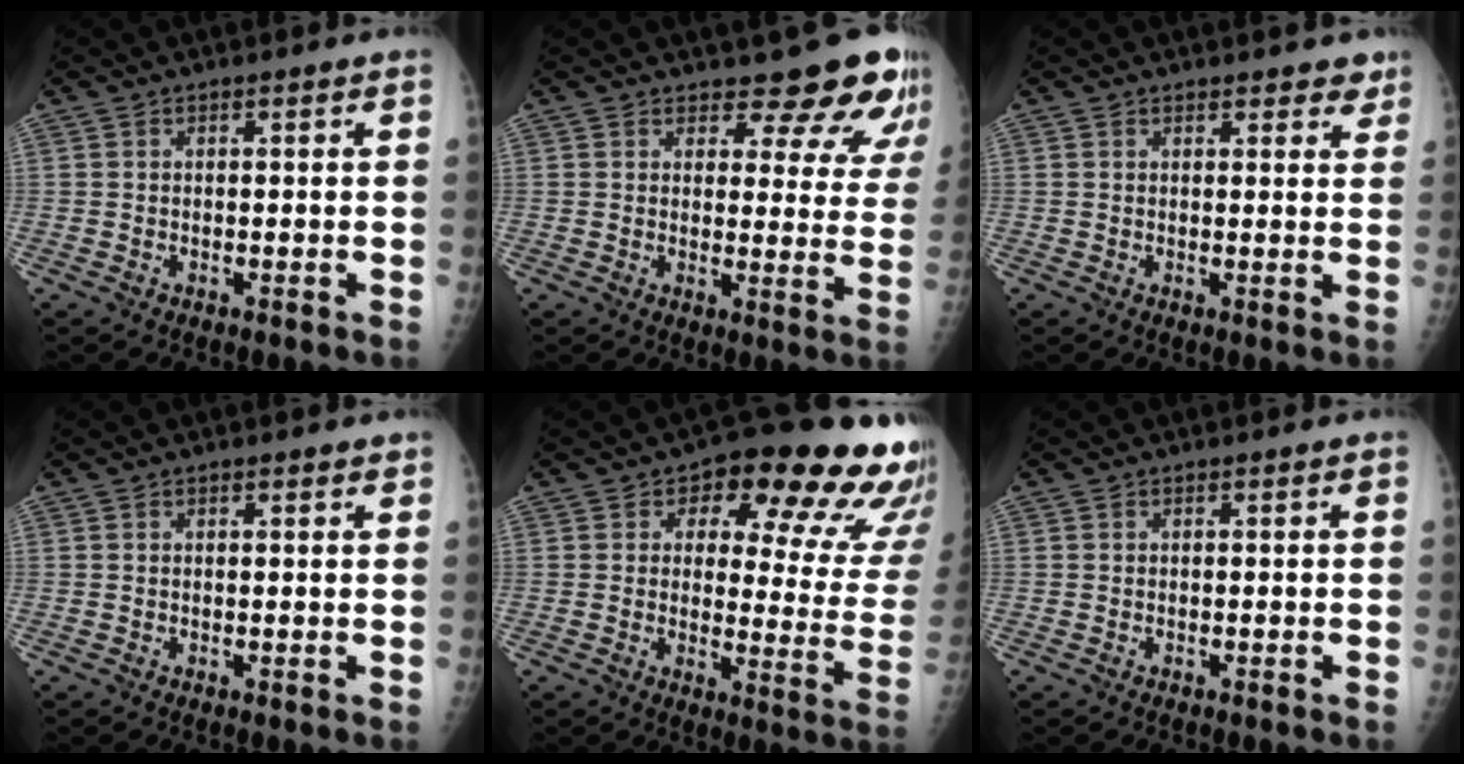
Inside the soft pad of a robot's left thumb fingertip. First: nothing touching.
{"total": 11.7, "force": [10.1, 4.3, 3.9], "torque": [-0.002, -0.068, 0.104]}
{"total": 3.6, "force": [2.9, 1.6, 1.4], "torque": [0.014, -0.011, 0.031]}
{"total": 1.4, "force": [1.1, 0.4, 0.9], "torque": [-0.010, -0.002, 0.013]}
{"total": 20.4, "force": [12.4, 8.2, 13.9], "torque": [-0.123, -0.064, 0.144]}
{"total": 0.0}